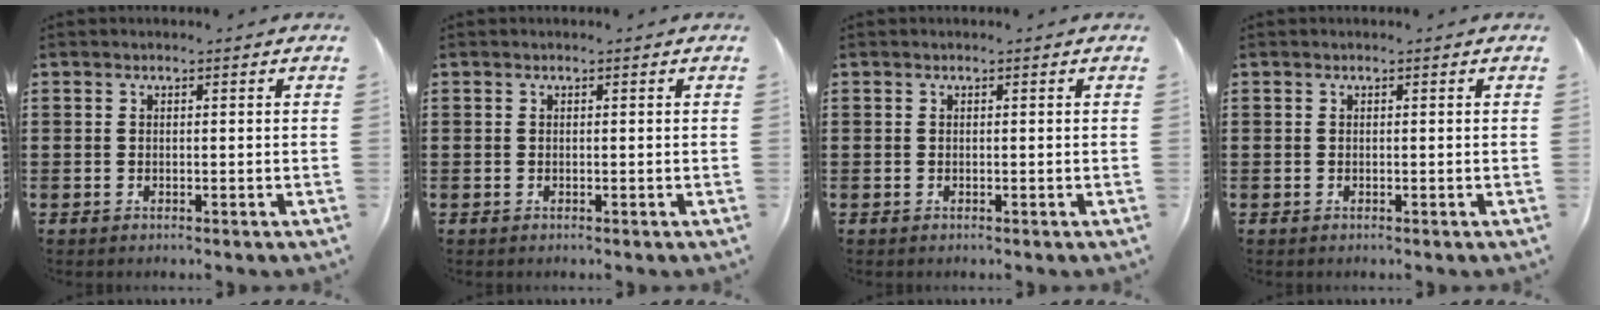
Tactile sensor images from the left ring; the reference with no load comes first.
{"total": 0.0}
{"total": 0.0}
{"total": 0.0}